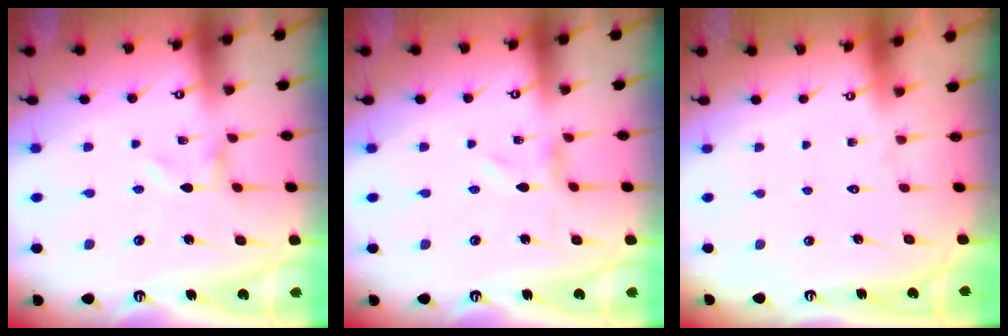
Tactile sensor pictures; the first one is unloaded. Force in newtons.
{"total": 0.0}
{"total": 1.5, "press": 1.5, "slide": 0.1}